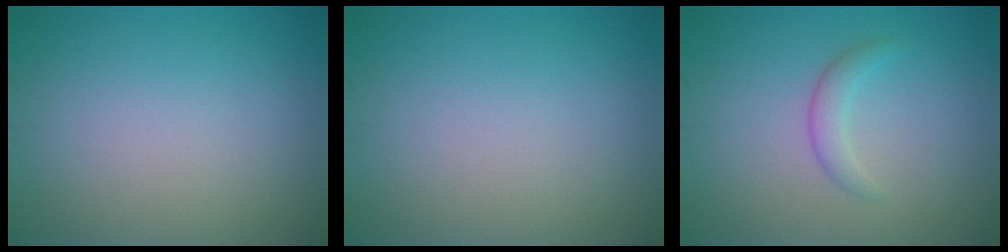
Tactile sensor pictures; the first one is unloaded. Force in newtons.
{"total": 0.0}
{"total": 1.7, "press": 1.7, "slide": 0.2}